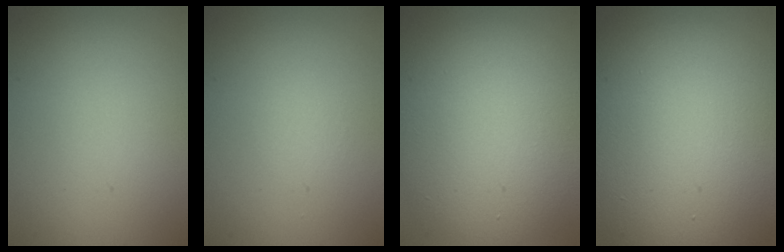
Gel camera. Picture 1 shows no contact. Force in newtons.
{"total": 0.0}
{"total": 10.3, "press": 10.3, "slide": 0.2}
{"total": 18.4, "press": 18.4, "slide": 0.8}